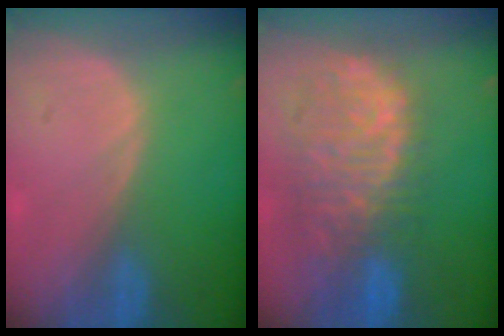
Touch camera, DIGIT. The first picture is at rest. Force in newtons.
{"total": 11.7, "press": 9.8, "slide": 6.4}